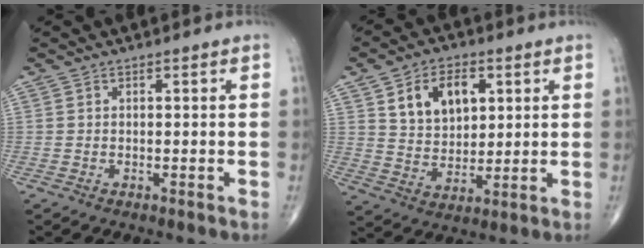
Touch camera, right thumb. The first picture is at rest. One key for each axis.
{"total": 11.1, "fx": 4.1, "fy": 7.5, "fz": 7.0, "tx": -0.084, "ty": -0.016, "tz": 0.077}